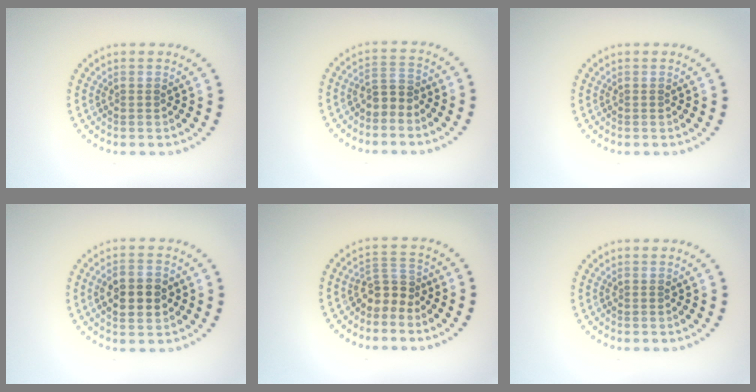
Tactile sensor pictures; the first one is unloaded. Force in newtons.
{"total": 1.9, "press": 1.6, "slide": 1.1}
{"total": 0.0}
{"total": 4.6, "press": 4.6, "slide": 0.1}
{"total": 2.6, "press": 1.9, "slide": 1.8}
{"total": 0.0}